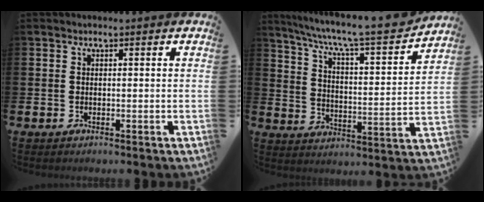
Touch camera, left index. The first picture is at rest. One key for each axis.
{"total": 8.0, "fx": 7.1, "fy": 0.7, "fz": 3.6, "tx": -0.097, "ty": -0.054, "tz": 0.116}